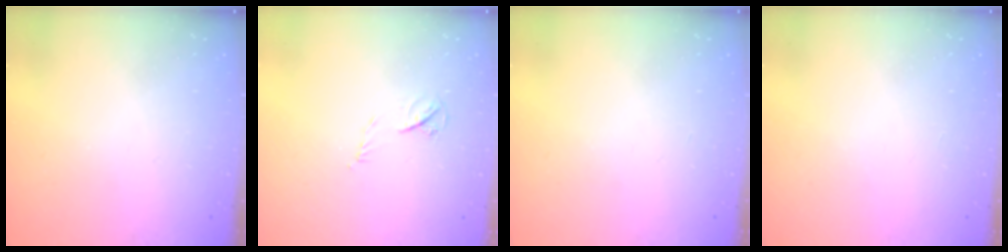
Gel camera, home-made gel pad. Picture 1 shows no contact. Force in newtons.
{"total": 4.8, "press": 4.8, "slide": 0.6}
{"total": 0.0}
{"total": 1.5, "press": 1.5, "slide": 0.1}